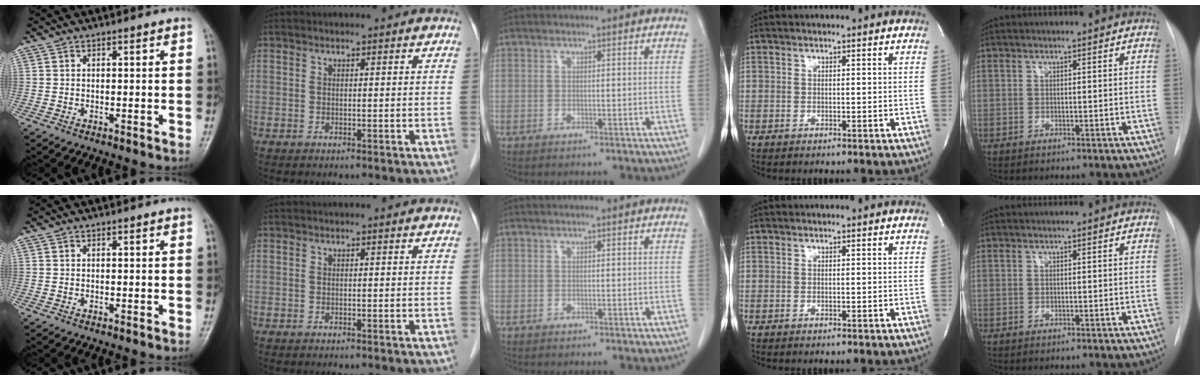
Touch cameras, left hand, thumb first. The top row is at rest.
{}